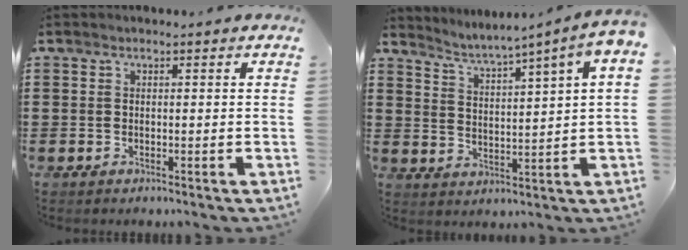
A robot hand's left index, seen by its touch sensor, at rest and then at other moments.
{"total": 3.0, "force": [2.0, -0.6, 2.2], "torque": [-0.055, -0.027, 0.025]}